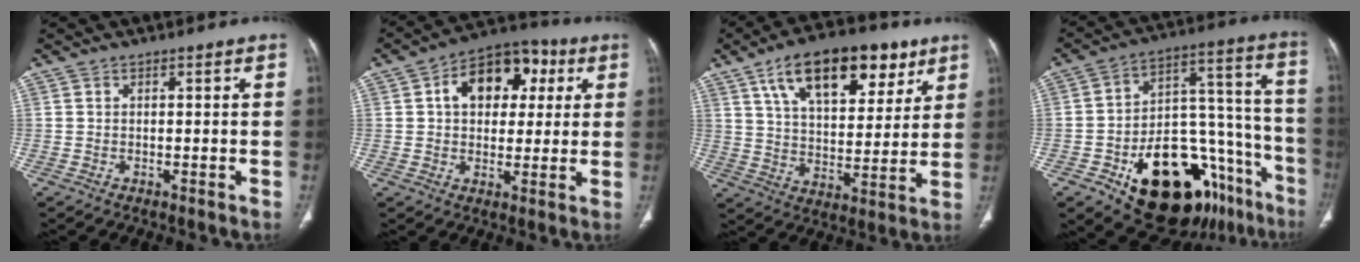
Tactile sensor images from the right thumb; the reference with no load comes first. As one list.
[{"total": 13.8, "force": [3.8, 9.4, 9.4], "torque": [-0.098, 0.016, 0.050]}, {"total": 21.2, "force": [11.4, 10.6, 14.4], "torque": [-0.190, -0.023, 0.190]}, {"total": 28.6, "force": [-14.4, 15.3, 19.4], "torque": [-0.204, 0.107, -0.203]}]